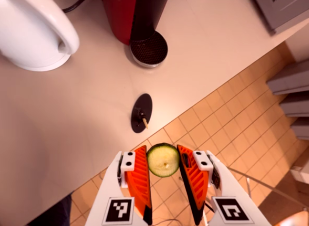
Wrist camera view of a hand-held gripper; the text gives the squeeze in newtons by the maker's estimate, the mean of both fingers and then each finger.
{"total": 8.3, "left": 8.0, "right": 8.5}